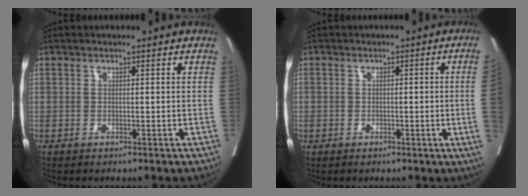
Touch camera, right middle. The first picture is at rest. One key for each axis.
{"total": 3.0, "fx": -0.4, "fy": 0.1, "fz": 3.0, "tx": -0.038, "ty": 0.005, "tz": -0.007}